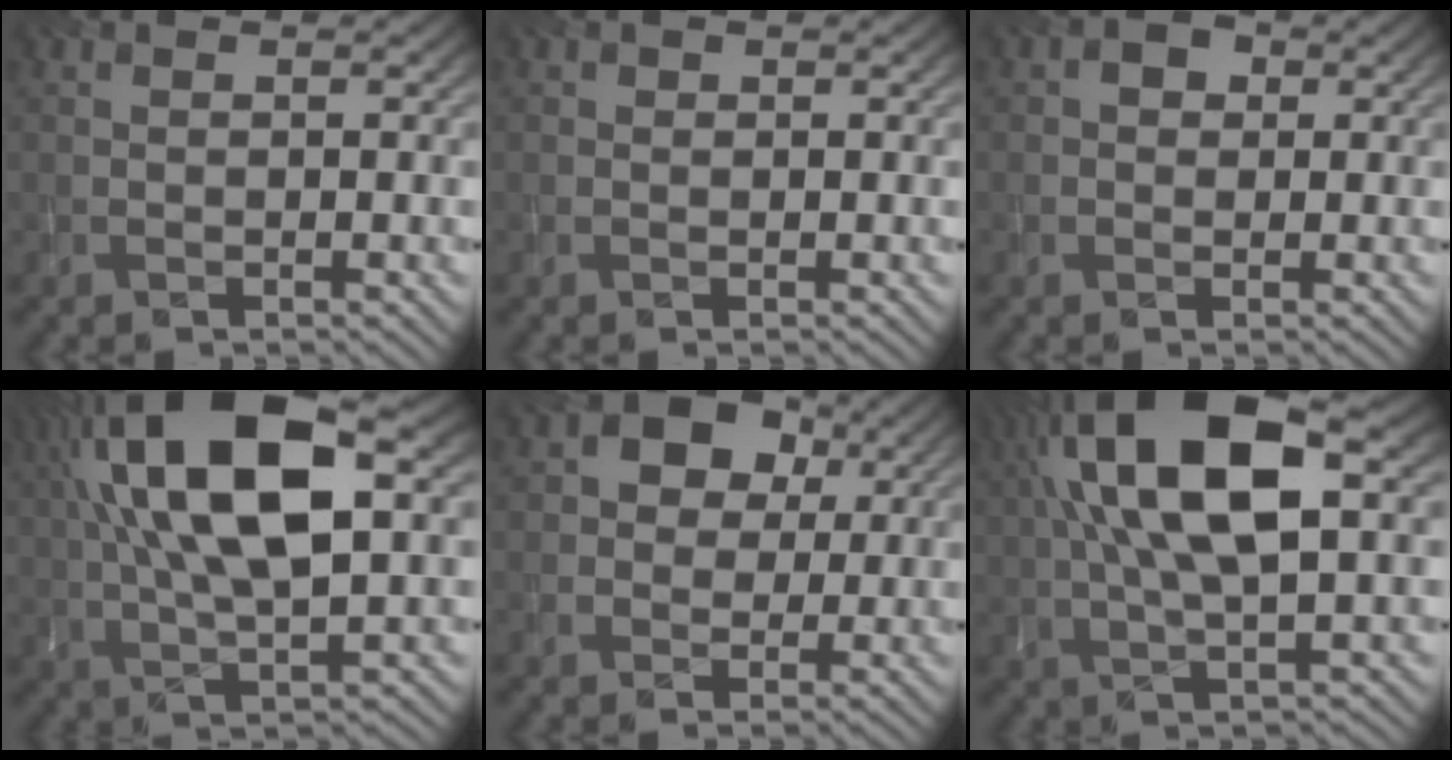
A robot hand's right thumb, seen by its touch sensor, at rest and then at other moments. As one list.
[{"total": 0.5, "force": [0.1, 0.5, 0.1], "torque": [-0.001, -0.003, 0.000]}, {"total": 1.9, "force": [0.3, 1.7, 0.9], "torque": [-0.014, 0.003, 0.000]}, {"total": 16.7, "force": [4.8, 6.3, 14.7], "torque": [-0.296, 0.032, 0.073]}, {"total": 7.5, "force": [2.4, 6.0, 3.9], "torque": [-0.078, 0.027, 0.015]}, {"total": 15.2, "force": [4.1, 5.5, 13.5], "torque": [-0.276, 0.026, 0.067]}]